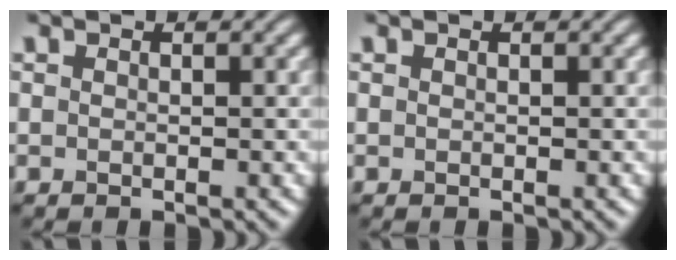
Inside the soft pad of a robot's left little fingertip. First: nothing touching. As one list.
[{"total": 0.0}]